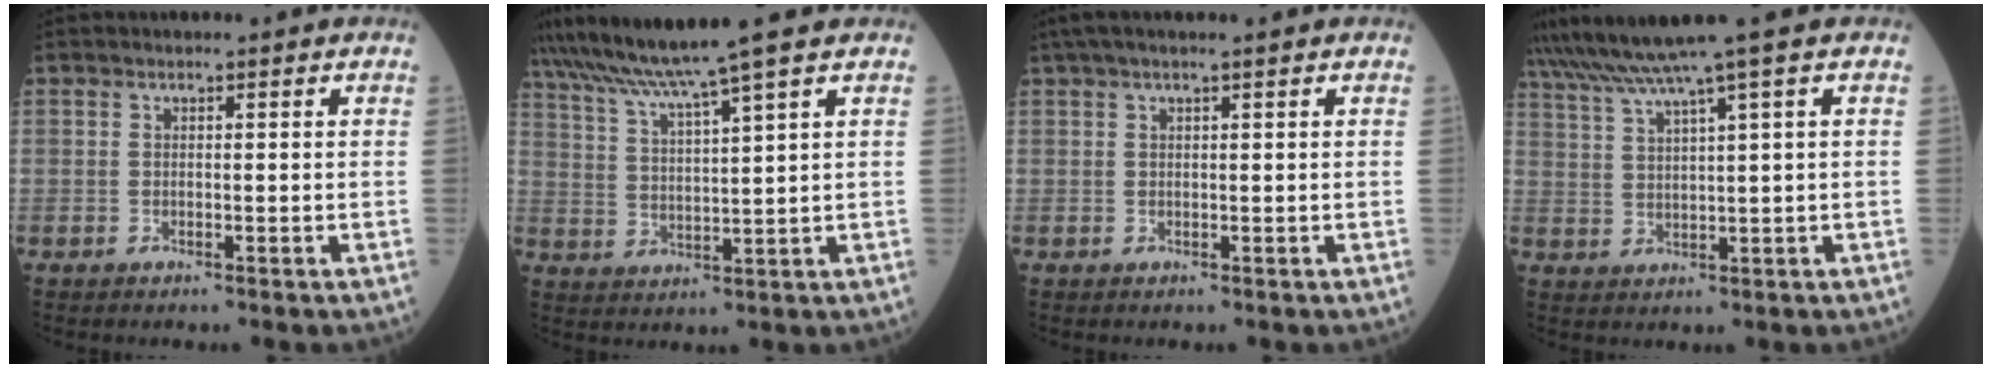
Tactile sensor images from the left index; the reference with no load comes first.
{"total": 9.0, "force": [7.3, -2.2, 4.8], "torque": [-0.089, 0.009, 0.133]}
{"total": 3.8, "force": [2.8, -0.3, 2.5], "torque": [-0.043, 0.030, 0.051]}
{"total": 7.1, "force": [5.2, -2.3, 4.2], "torque": [-0.082, 0.014, 0.097]}